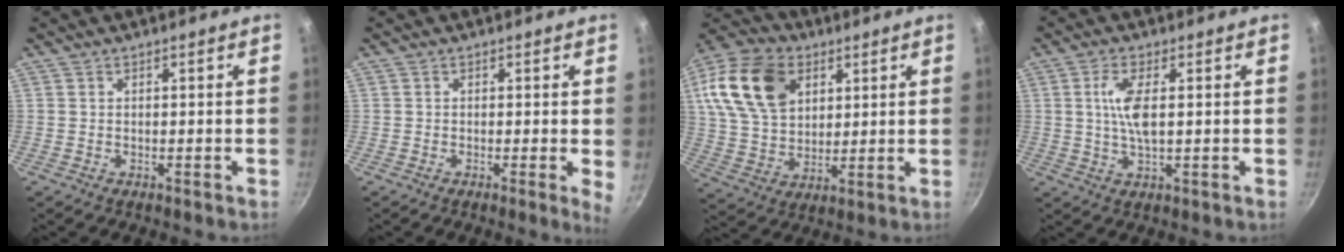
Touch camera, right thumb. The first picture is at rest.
{"total": 2.6, "force": [0.1, 0.4, 2.5], "torque": [-0.032, -0.007, -0.004]}
{"total": 19.2, "force": [6.9, 13.3, 12.0], "torque": [-0.211, -0.003, 0.127]}
{"total": 6.2, "force": [0.9, 2.0, 5.9], "torque": [-0.125, 0.000, 0.017]}